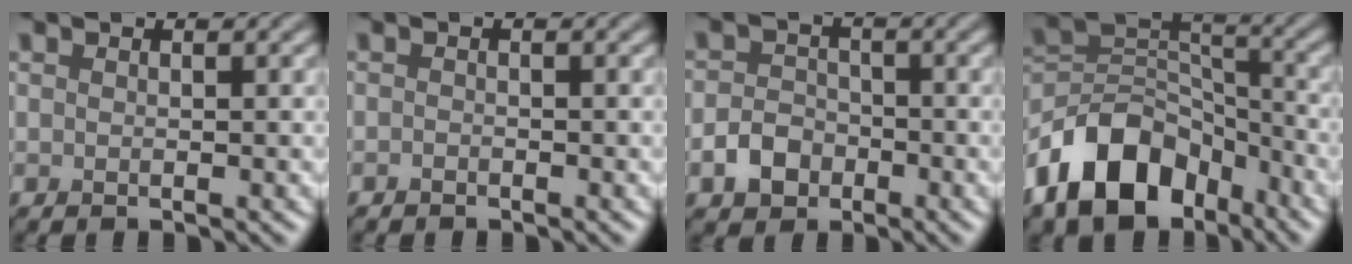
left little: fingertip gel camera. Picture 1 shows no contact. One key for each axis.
{"total": 0.5, "fx": -0.4, "fy": 0.2, "fz": 0.1, "tx": 0.000, "ty": -0.002, "tz": -0.008}
{"total": 3.1, "fx": -1.5, "fy": 2.3, "fz": 1.4, "tx": -0.023, "ty": 0.002, "tz": -0.030}
{"total": 10.0, "fx": -6.1, "fy": 6.2, "fz": 5.1, "tx": -0.088, "ty": 0.002, "tz": -0.127}